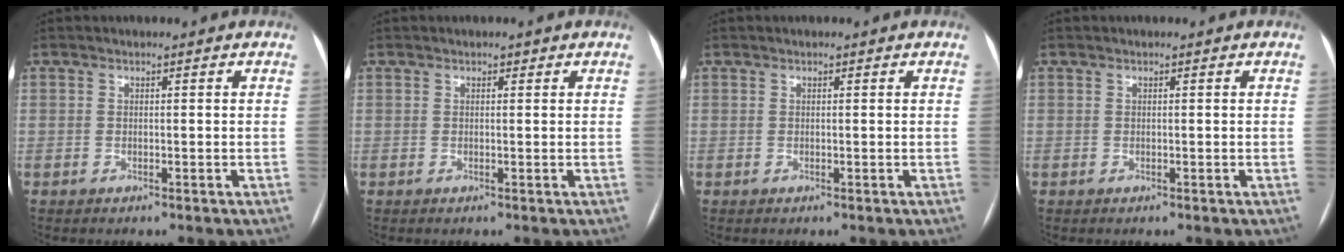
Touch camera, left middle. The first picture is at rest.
{"total": 0.6, "force": [0.4, 0.4, 0.3], "torque": [-0.005, 0.001, 0.004]}
{"total": 0.0}
{"total": 0.0}